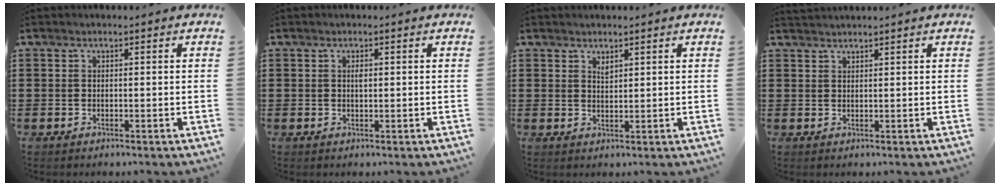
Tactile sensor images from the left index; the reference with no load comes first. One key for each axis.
{"total": 0.9, "fx": 0.2, "fy": 0.4, "fz": 0.7, "tx": -0.017, "ty": 0.000, "tz": 0.004}
{"total": 1.3, "fx": 1.2, "fy": 0.5, "fz": 0.4, "tx": -0.010, "ty": 0.002, "tz": 0.022}
{"total": 1.1, "fx": 1.1, "fy": -0.1, "fz": 0.1, "tx": -0.003, "ty": 0.000, "tz": 0.022}